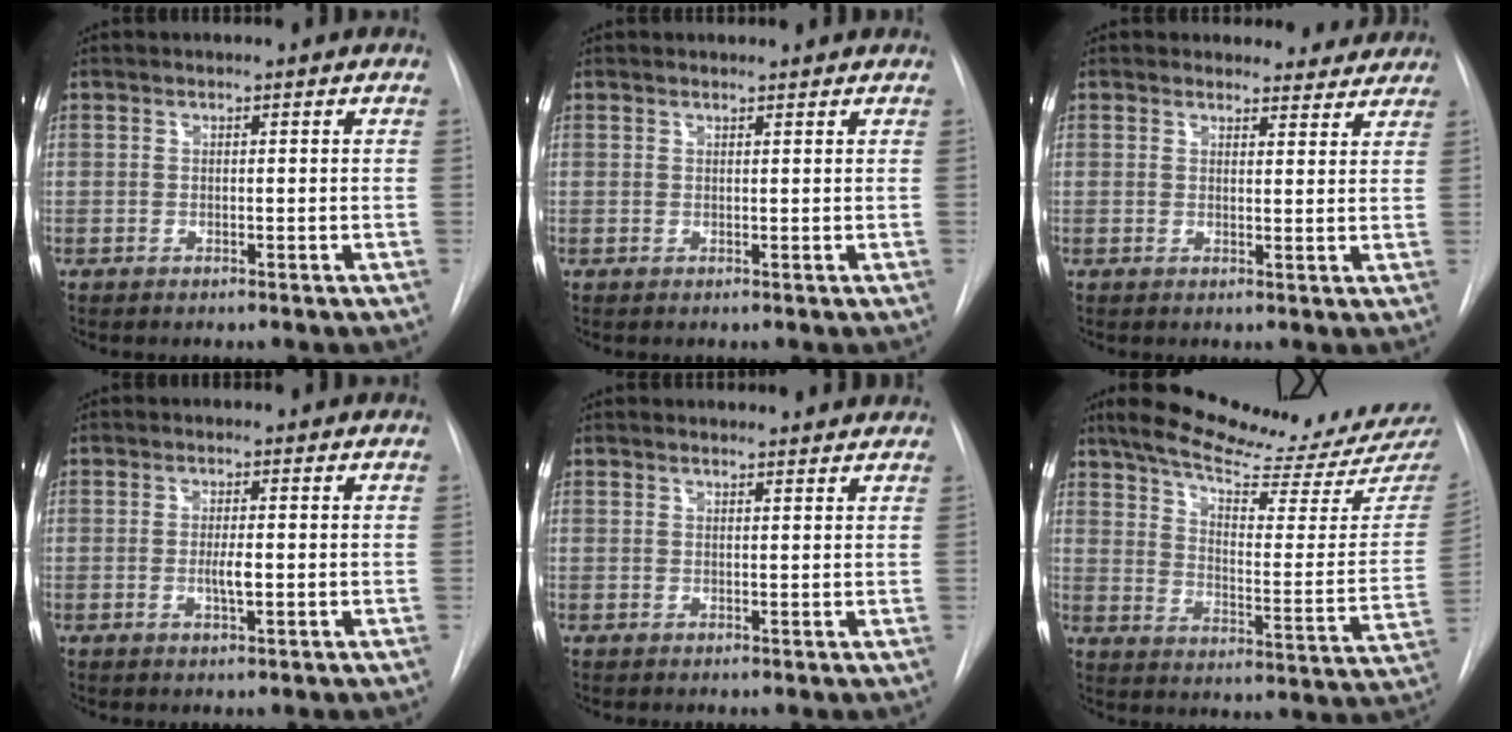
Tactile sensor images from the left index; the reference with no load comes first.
{"total": 2.6, "force": [2.6, 0.4, 0.4], "torque": [-0.012, 0.016, 0.030]}
{"total": 5.9, "force": [5.4, 2.2, -0.3], "torque": [0.026, -0.009, 0.044]}
{"total": 2.3, "force": [-0.2, 0.4, 2.2], "torque": [-0.043, -0.003, -0.004]}
{"total": 6.7, "force": [6.5, 1.1, 1.2], "torque": [-0.007, 0.013, 0.061]}
{"total": 22.1, "force": [20.0, 0.4, 9.4], "torque": [-0.146, -0.085, 0.269]}